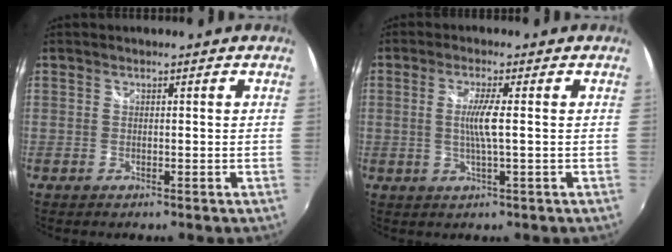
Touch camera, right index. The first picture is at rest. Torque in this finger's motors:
{"motor_torque": [0.43, -0.07, 0.33, 0.08]}